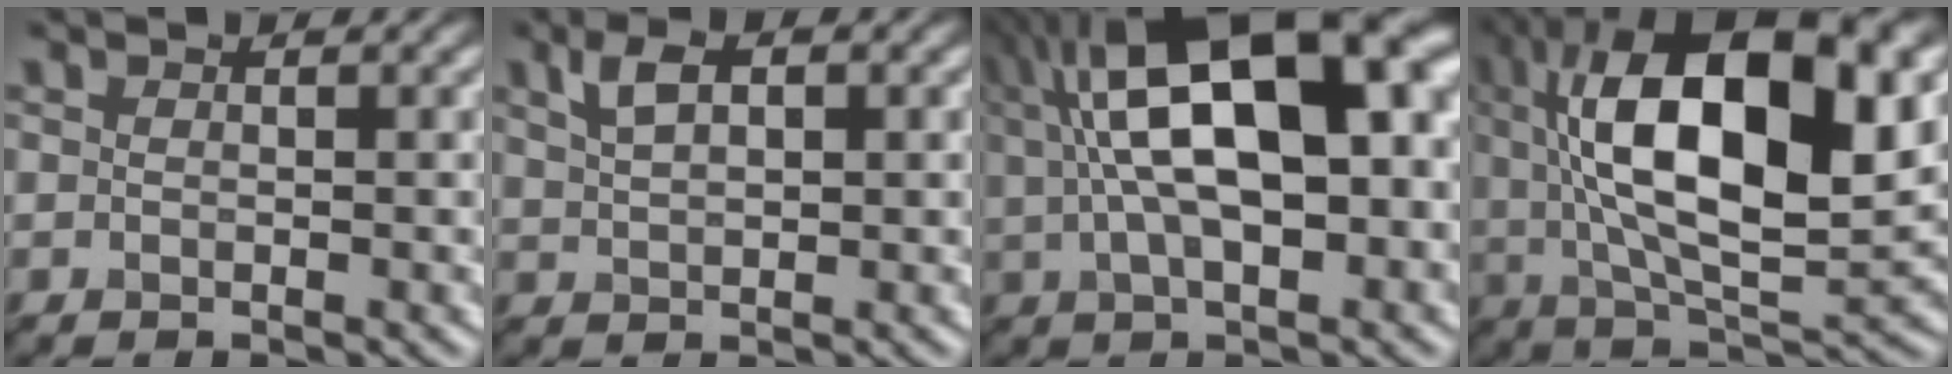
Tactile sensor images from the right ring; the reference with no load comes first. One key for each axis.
{"total": 1.3, "fx": 1.0, "fy": -0.1, "fz": 0.8, "tx": -0.044, "ty": 0.004, "tz": 0.050}
{"total": 14.3, "fx": 2.8, "fy": 6.1, "fz": 12.7, "tx": -0.196, "ty": 0.028, "tz": 0.063}
{"total": 15.5, "fx": 4.0, "fy": 6.3, "fz": 13.6, "tx": -0.257, "ty": 0.011, "tz": 0.093}